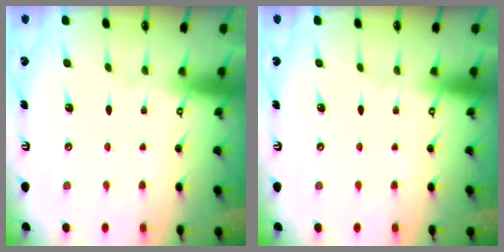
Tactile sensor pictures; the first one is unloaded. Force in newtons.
{"total": 0.0}